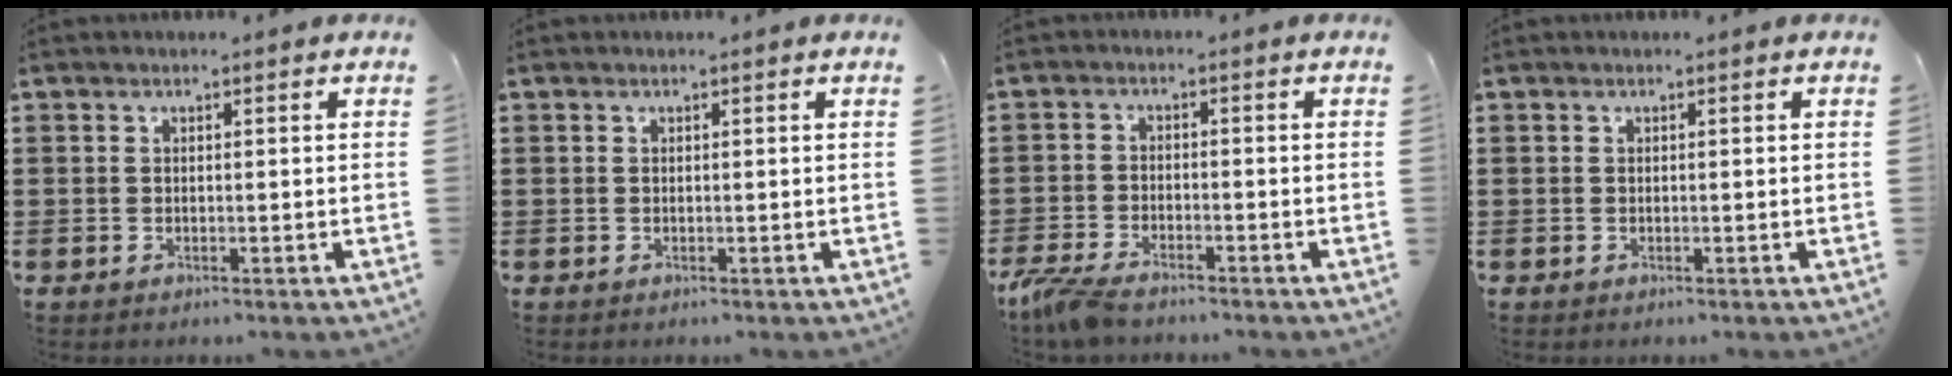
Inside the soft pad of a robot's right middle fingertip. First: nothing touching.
{"total": 0.0}
{"total": 4.1, "force": [-3.6, 0.8, 1.8], "torque": [-0.060, -0.009, -0.078]}
{"total": 0.0}